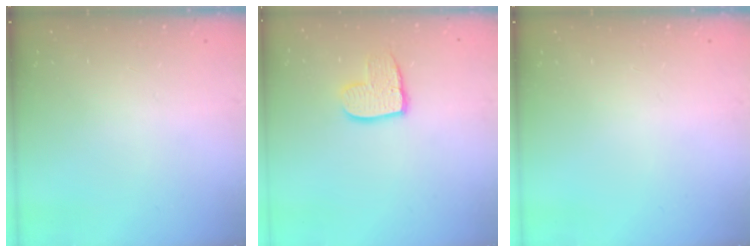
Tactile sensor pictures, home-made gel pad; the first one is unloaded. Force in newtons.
{"total": 9.2, "press": 9.2, "slide": 0.6}
{"total": 0.0}